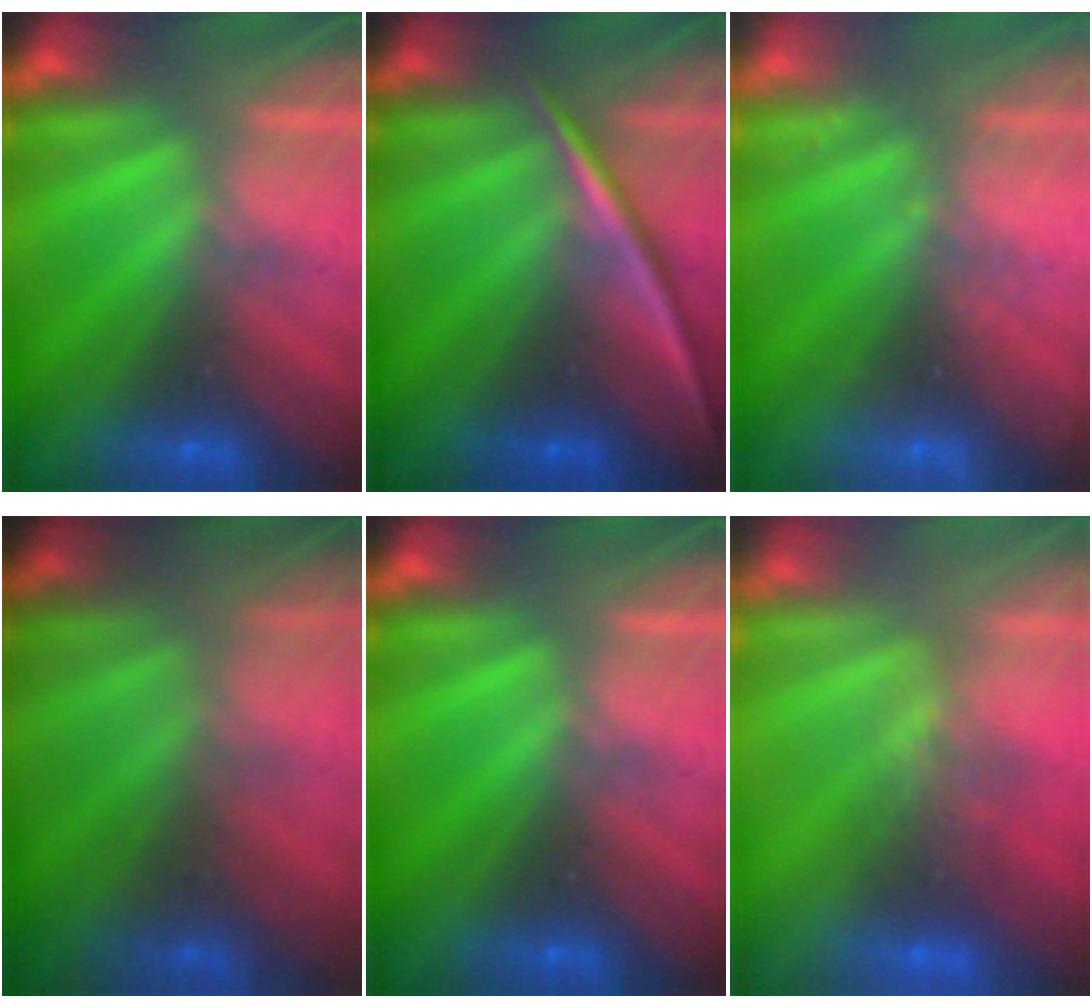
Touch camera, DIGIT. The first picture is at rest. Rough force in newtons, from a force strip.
{"total": 2.2}
{"total": 2.4}
{"total": 7.9}
{"total": 0.0}
{"total": 5.8}